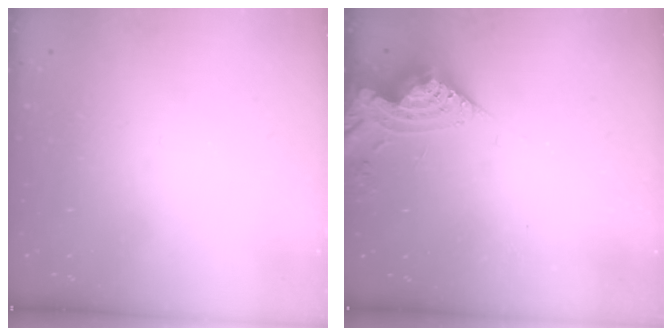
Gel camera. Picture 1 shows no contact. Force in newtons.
{"total": 9.8, "press": 9.8, "slide": 0.8}